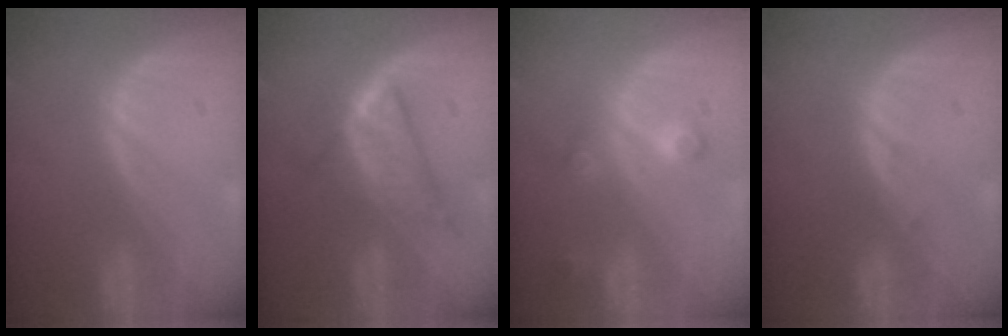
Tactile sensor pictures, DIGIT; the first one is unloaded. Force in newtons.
{"total": 6.2, "press": 5.7, "slide": 2.3}
{"total": 3.6, "press": 3.6, "slide": 0.6}
{"total": 0.8, "press": 0.7, "slide": 0.3}